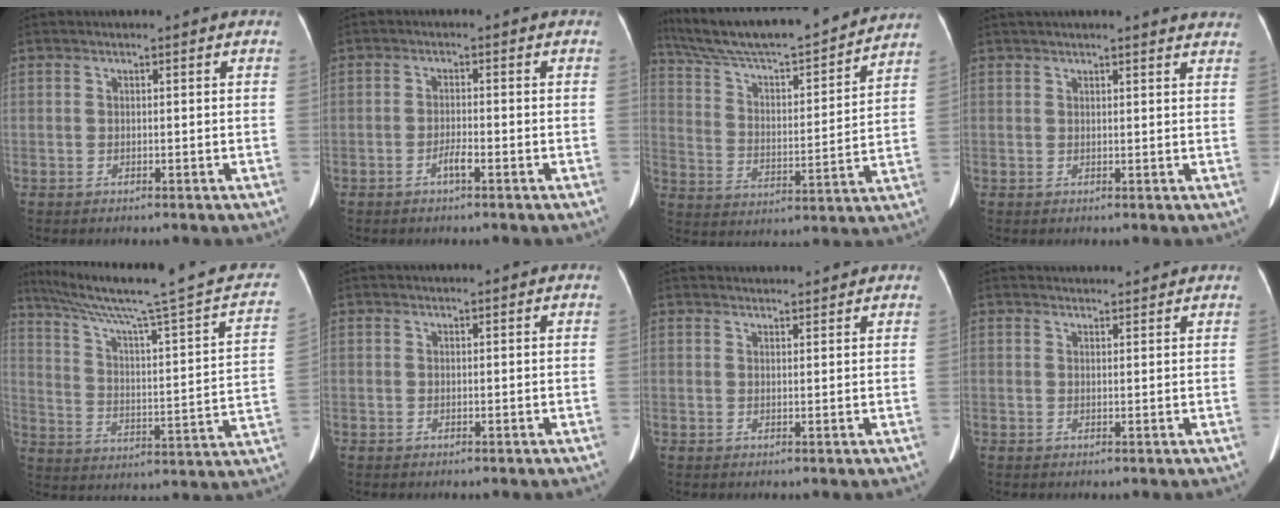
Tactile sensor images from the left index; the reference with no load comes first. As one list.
[{"total": 1.7, "force": [-1.1, 0.1, 1.3], "torque": [-0.026, 0.000, -0.020]}, {"total": 22.8, "force": [20.5, 1.7, 9.8], "torque": [-0.174, 0.008, 0.314]}, {"total": 12.5, "force": [11.6, 1.2, 4.5], "torque": [-0.051, 0.023, 0.129]}, {"total": 22.1, "force": [18.0, -0.1, 12.9], "torque": [-0.200, -0.034, 0.242]}, {"total": 0.8, "force": [0.8, 0.0, 0.3], "torque": [-0.009, 0.016, 0.016]}, {"total": 5.4, "force": [5.2, 0.8, 1.0], "torque": [-0.012, 0.028, 0.063]}, {"total": 4.8, "force": [4.7, 0.5, 0.8], "torque": [-0.013, 0.025, 0.057]}]